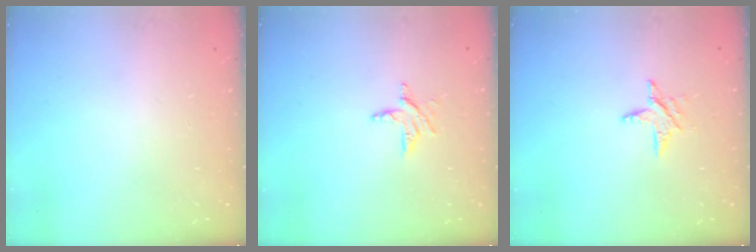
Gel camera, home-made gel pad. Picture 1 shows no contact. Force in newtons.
{"total": 6.1, "press": 6.0, "slide": 0.6}
{"total": 5.5, "press": 5.5, "slide": 0.6}